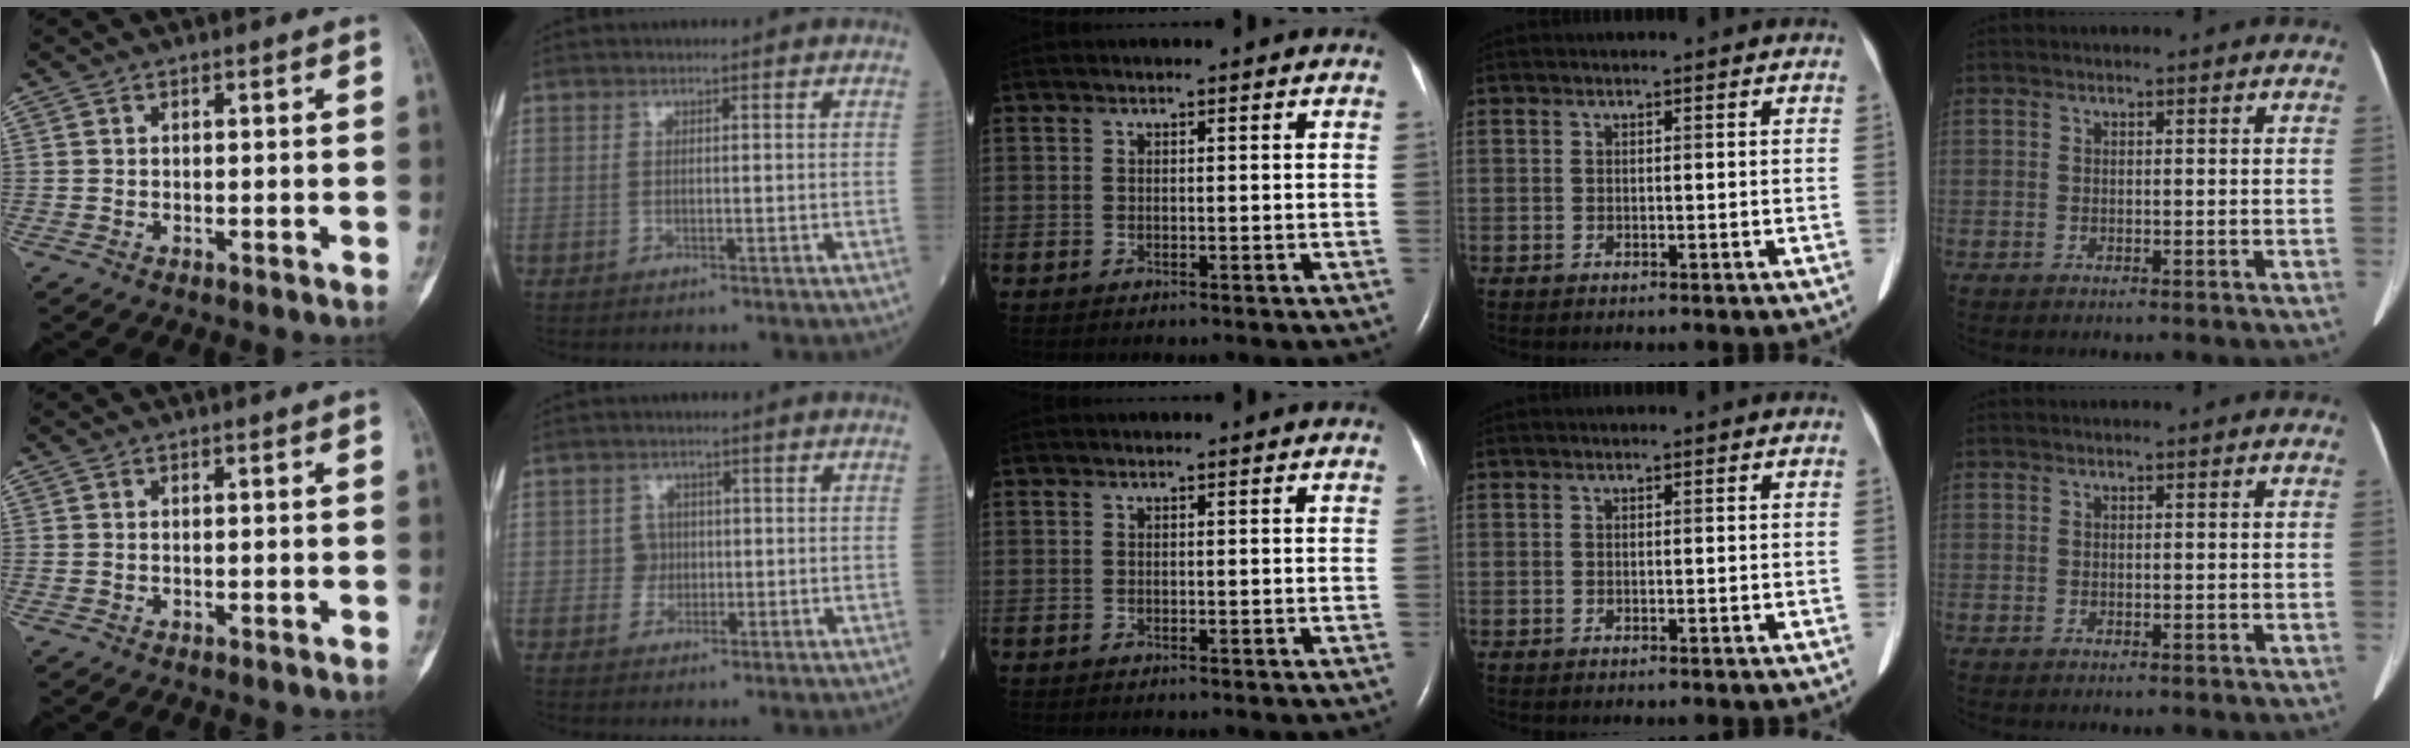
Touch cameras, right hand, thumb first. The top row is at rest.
{"index": {"total": 2.2, "force": [-0.1, 2.2, 0.1], "torque": [0.005, 0.007, -0.005]}}